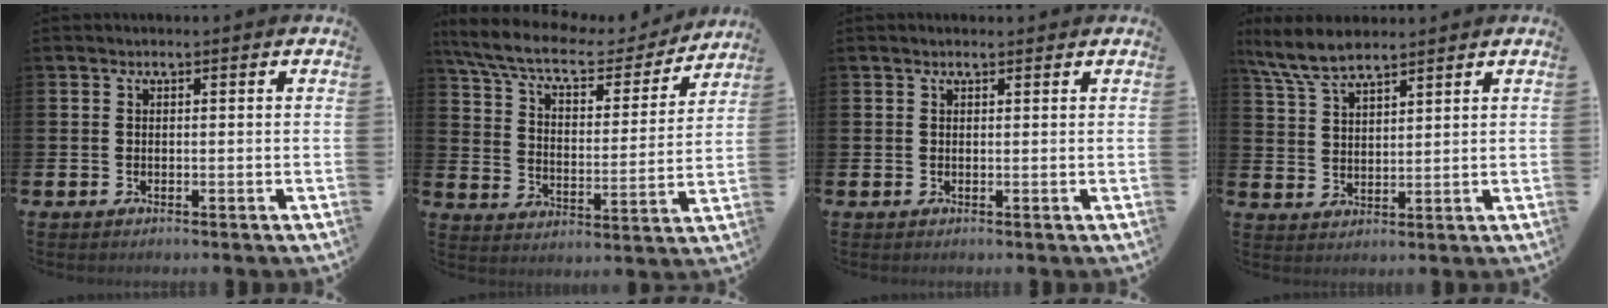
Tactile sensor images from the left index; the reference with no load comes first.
{"total": 9.3, "force": [7.9, 2.5, 4.3], "torque": [-0.113, -0.049, 0.130]}
{"total": 0.8, "force": [0.7, 0.1, 0.3], "torque": [0.004, -0.002, 0.010]}
{"total": 6.9, "force": [6.1, 1.5, 2.6], "torque": [-0.077, -0.014, 0.116]}